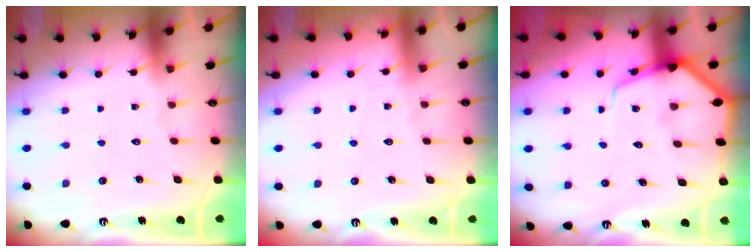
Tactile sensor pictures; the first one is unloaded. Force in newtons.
{"total": 4.2, "press": 4.1, "slide": 0.5}
{"total": 7.9, "press": 7.8, "slide": 0.5}